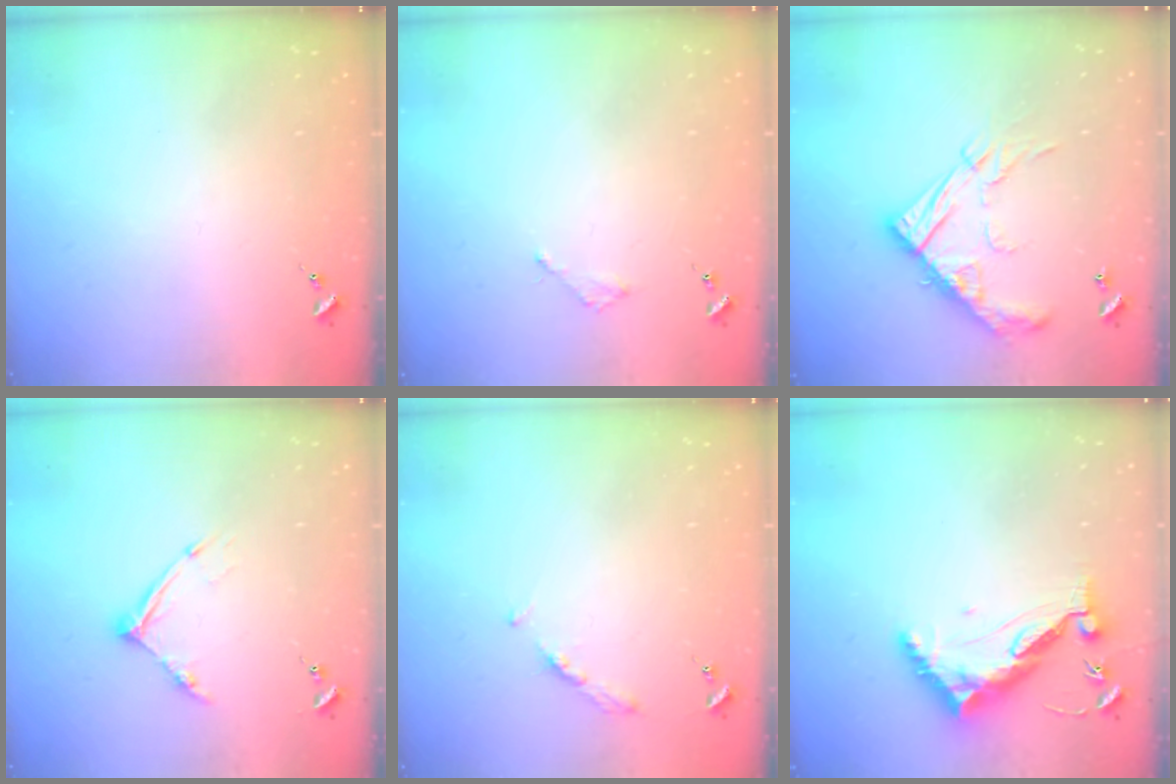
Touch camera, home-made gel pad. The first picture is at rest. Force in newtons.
{"total": 2.0, "press": 2.0, "slide": 0.3}
{"total": 17.6, "press": 17.6, "slide": 1.2}
{"total": 10.0, "press": 9.9, "slide": 0.7}
{"total": 3.7, "press": 3.6, "slide": 0.4}
{"total": 10.2, "press": 10.2, "slide": 0.8}